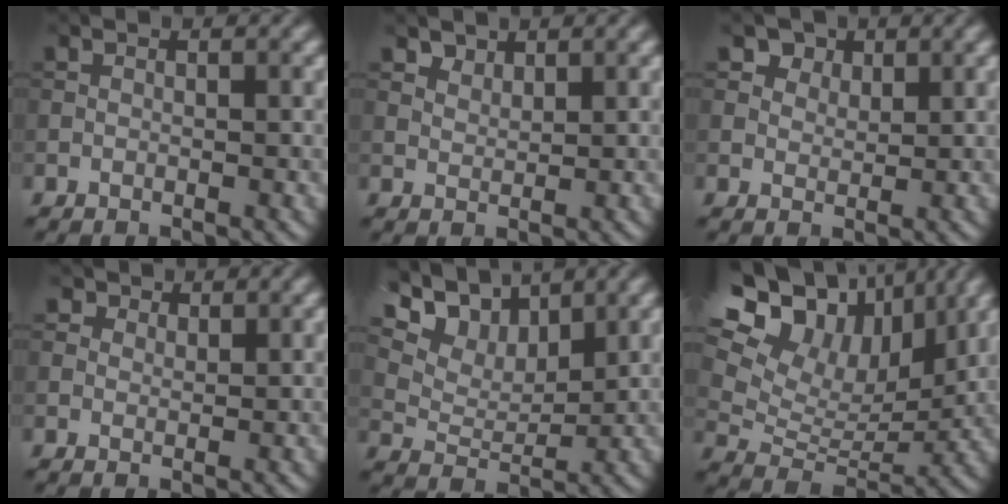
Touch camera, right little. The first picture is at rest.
{"total": 1.4, "force": [1.2, 0.7, 0.3], "torque": [-0.011, -0.005, 0.029]}
{"total": 4.0, "force": [2.7, 2.5, 1.5], "torque": [-0.045, -0.013, 0.052]}
{"total": 2.2, "force": [1.6, 1.3, 0.5], "torque": [-0.018, -0.010, 0.028]}
{"total": 7.9, "force": [5.7, 3.7, 4.1], "torque": [-0.096, 0.012, 0.088]}
{"total": 20.1, "force": [11.2, 12.4, 11.0], "torque": [-0.236, 0.054, 0.193]}